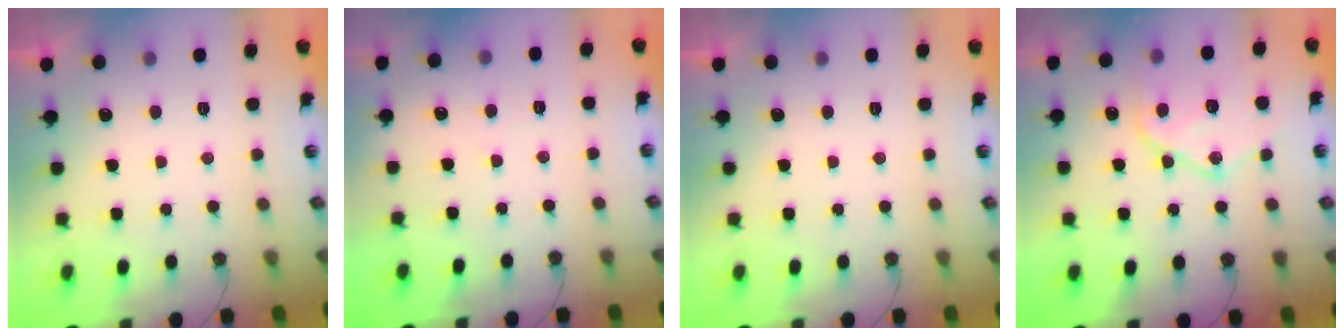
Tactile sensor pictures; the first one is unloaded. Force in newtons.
{"total": 4.2, "press": 4.2, "slide": 0.6}
{"total": 0.0}
{"total": 16.8, "press": 16.7, "slide": 1.8}